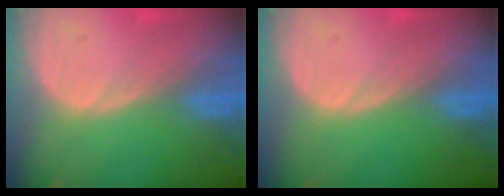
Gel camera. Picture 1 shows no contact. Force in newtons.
{"total": 0.0}